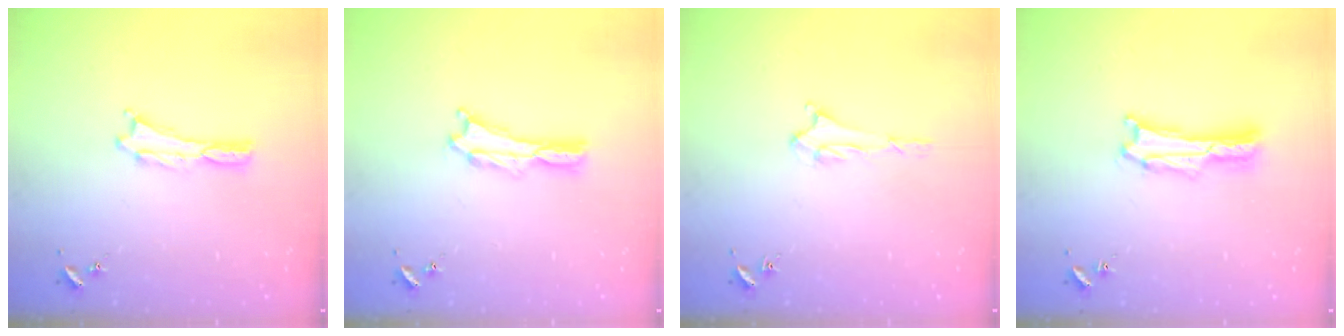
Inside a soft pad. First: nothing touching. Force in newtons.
{"total": 0.8, "press": 0.7, "slide": 0.2}
{"total": 1.5, "press": 1.5, "slide": 0.2}
{"total": 1.7, "press": 1.7, "slide": 0.3}